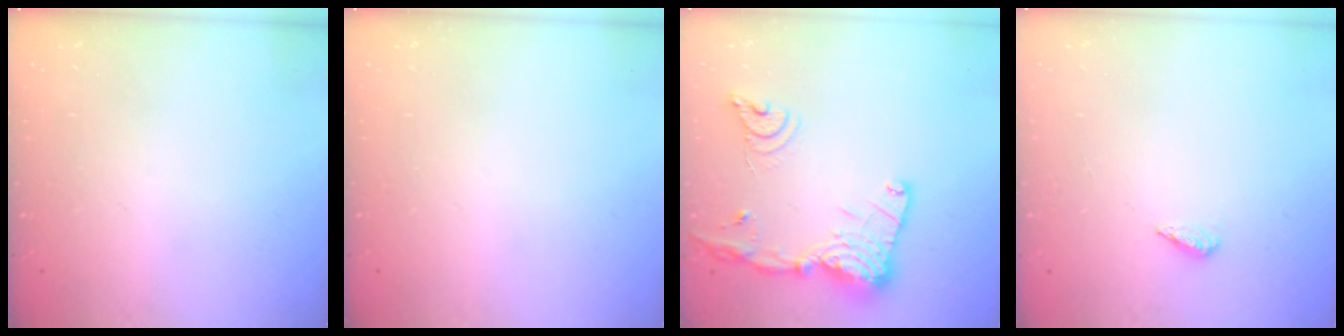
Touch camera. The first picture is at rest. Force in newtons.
{"total": 0.0}
{"total": 18.5, "press": 18.4, "slide": 1.7}
{"total": 2.3, "press": 2.2, "slide": 0.8}